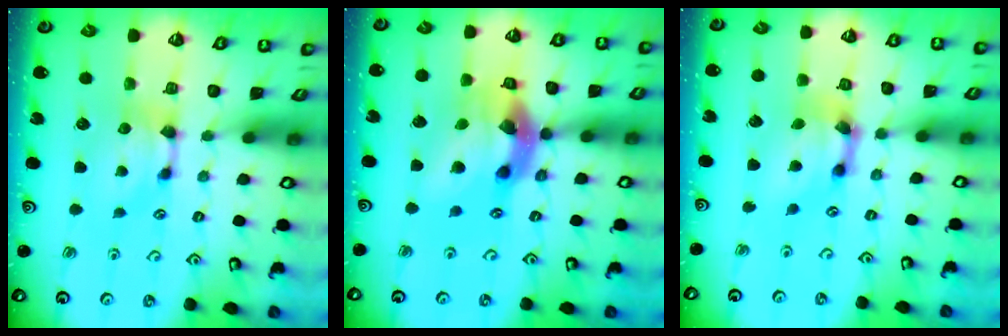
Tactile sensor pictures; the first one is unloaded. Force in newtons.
{"total": 11.4, "press": 11.1, "slide": 2.5}
{"total": 5.5, "press": 5.0, "slide": 2.3}